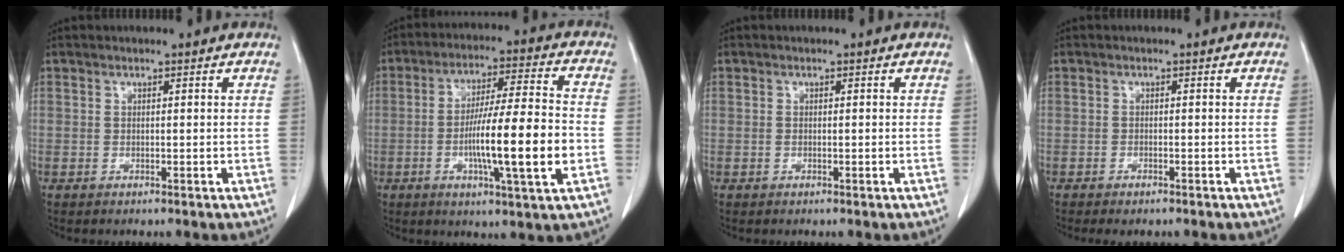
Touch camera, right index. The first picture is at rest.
{"total": 14.4, "force": [-3.2, 0.5, 14.0], "torque": [-0.237, -0.003, -0.056]}
{"total": 0.5, "force": [-0.1, 0.2, 0.5], "torque": [-0.013, 0.001, 0.001]}
{"total": 1.9, "force": [-1.6, 0.7, 0.9], "torque": [-0.013, -0.003, -0.016]}